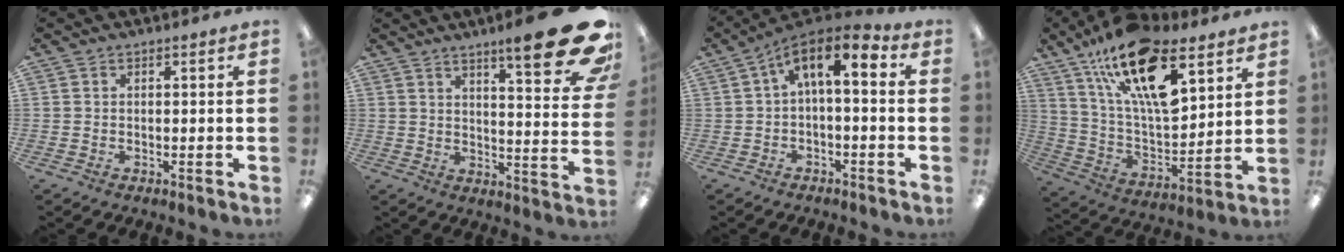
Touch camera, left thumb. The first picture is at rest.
{"total": 17.7, "force": [11.3, 3.6, 13.2], "torque": [-0.177, -0.077, 0.174]}
{"total": 7.9, "force": [1.8, 3.5, 6.9], "torque": [-0.115, -0.011, 0.031]}
{"total": 23.1, "force": [13.1, 9.5, 16.5], "torque": [-0.294, -0.065, 0.221]}